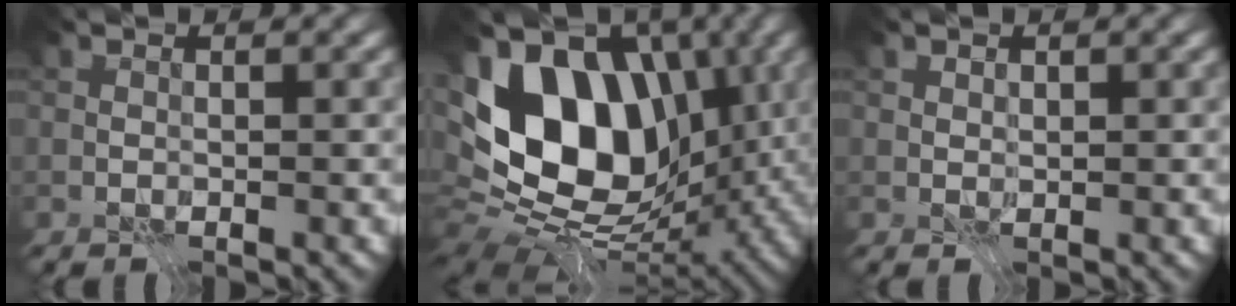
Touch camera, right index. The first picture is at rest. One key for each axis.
{"total": 15.4, "fx": 1.2, "fy": 10.1, "fz": 11.6, "tx": -0.203, "ty": 0.000, "tz": 0.007}
{"total": 0.7, "fx": 0.5, "fy": 0.4, "fz": 0.2, "tx": -0.003, "ty": 0.000, "tz": 0.008}